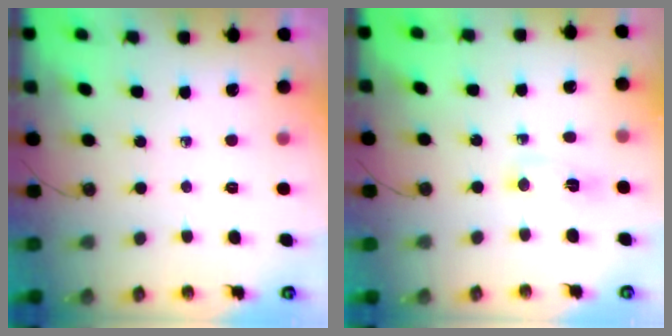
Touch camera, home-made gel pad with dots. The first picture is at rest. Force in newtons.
{"total": 2.8, "press": 2.5, "slide": 1.4}